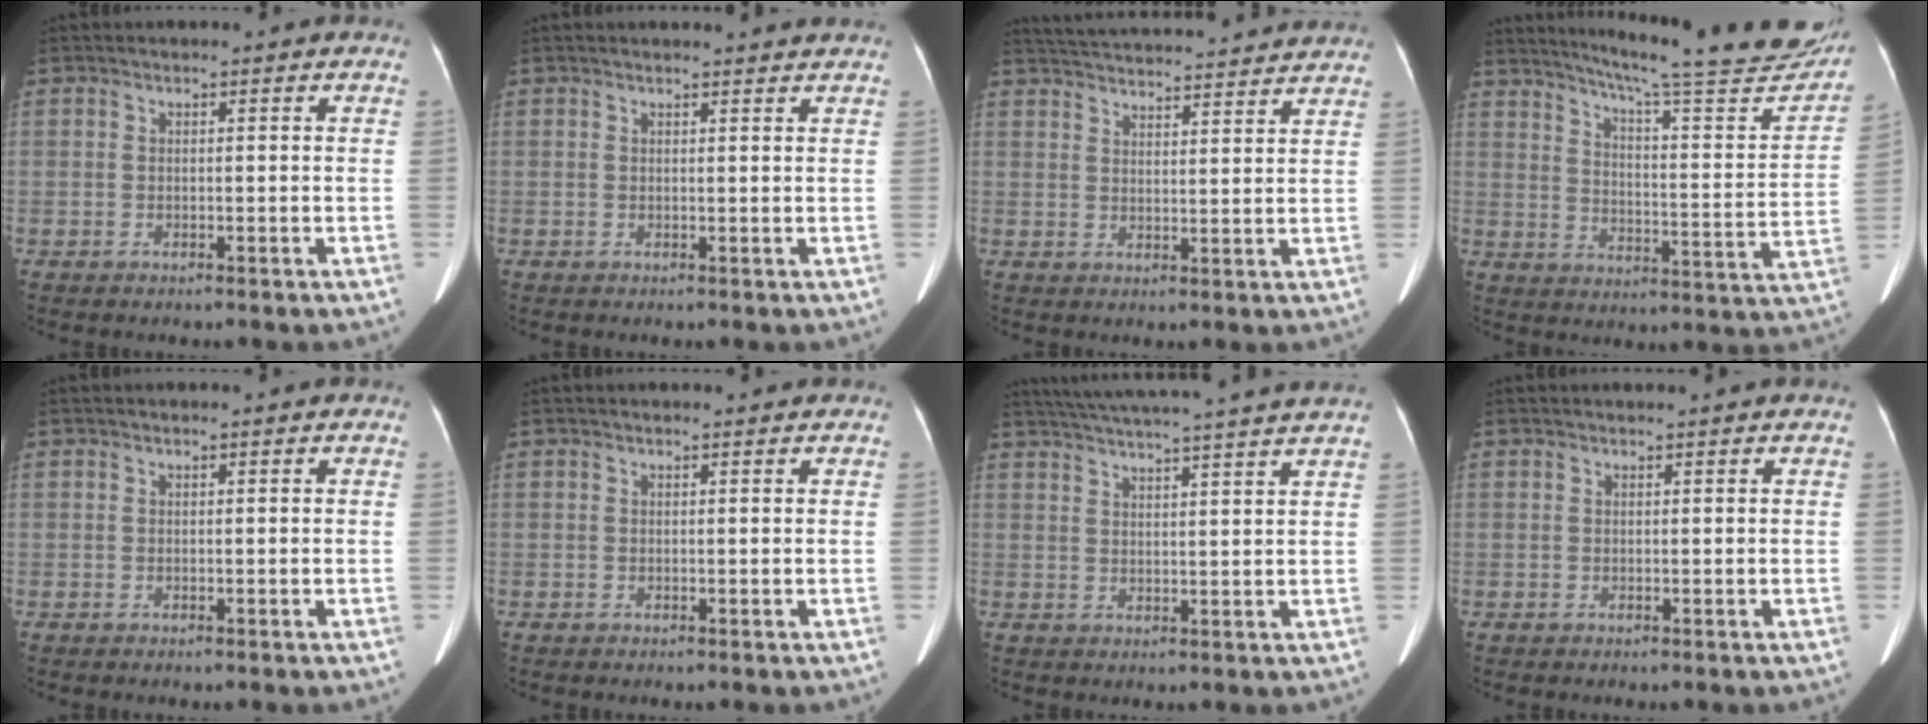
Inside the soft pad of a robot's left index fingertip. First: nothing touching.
{"total": 3.1, "force": [3.1, 0.0, 0.5], "torque": [-0.009, 0.006, 0.029]}
{"total": 19.8, "force": [18.8, 1.4, 6.1], "torque": [-0.104, 0.016, 0.250]}
{"total": 25.3, "force": [22.4, 2.0, 11.6], "torque": [-0.173, -0.076, 0.276]}
{"total": 0.0}
{"total": 1.2, "force": [1.1, 0.2, 0.4], "torque": [-0.012, 0.008, 0.012]}
{"total": 18.0, "force": [16.1, -1.3, 7.9], "torque": [-0.143, -0.006, 0.214]}
{"total": 1.2, "force": [1.1, -0.2, 0.3], "torque": [-0.010, 0.008, 0.020]}